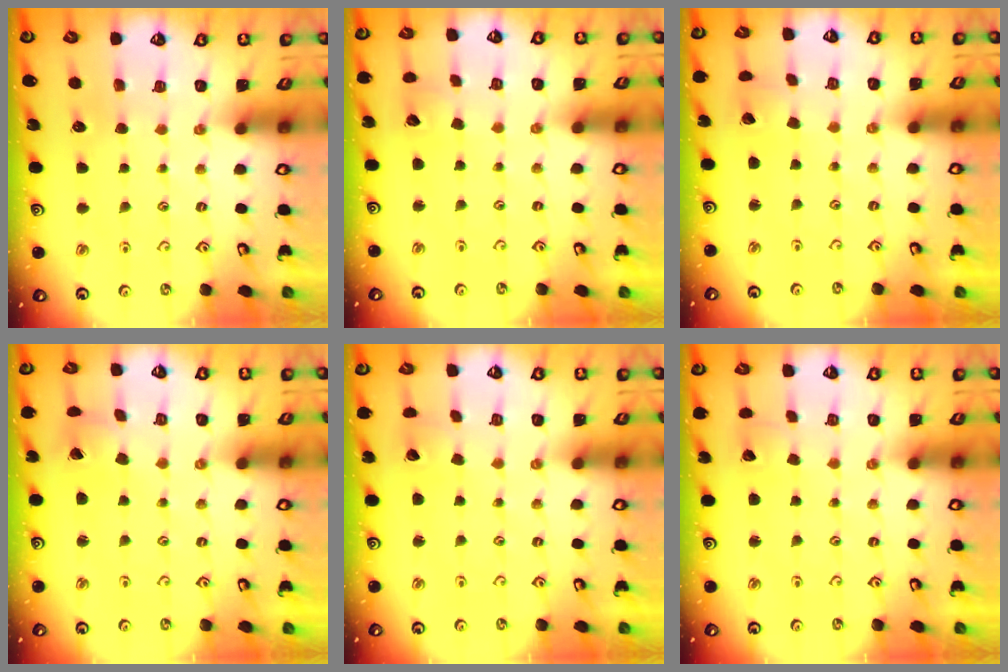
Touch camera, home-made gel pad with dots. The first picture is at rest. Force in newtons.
{"total": 3.9, "press": 3.9, "slide": 0.5}
{"total": 1.9, "press": 1.9, "slide": 0.1}
{"total": 1.6, "press": 1.6, "slide": 0.1}
{"total": 2.3, "press": 2.3, "slide": 0.1}
{"total": 2.3, "press": 2.3, "slide": 0.1}